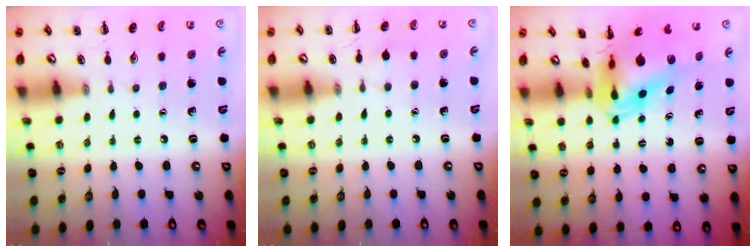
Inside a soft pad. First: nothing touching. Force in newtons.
{"total": 5.1, "press": 4.8, "slide": 1.5}
{"total": 7.9, "press": 7.5, "slide": 2.6}